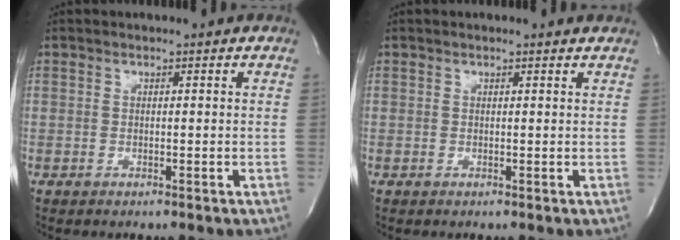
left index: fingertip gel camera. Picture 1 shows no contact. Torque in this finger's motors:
{"motor_torque": [0.26, -0.24, 0.08, -0.01]}